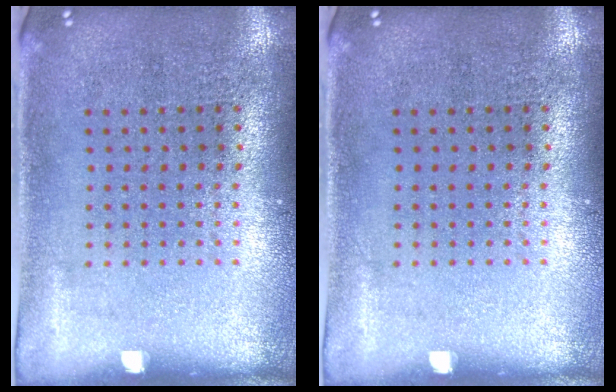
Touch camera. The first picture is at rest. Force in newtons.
{"total": 0.0}